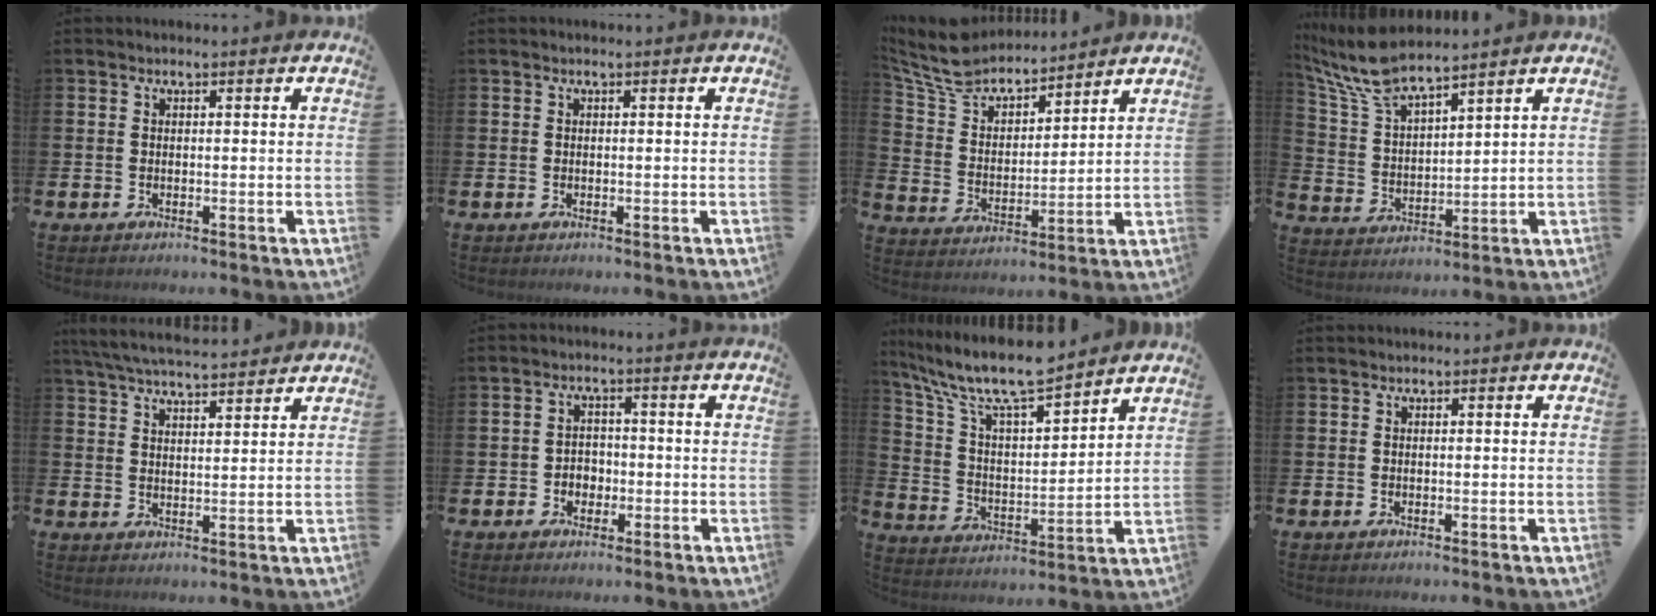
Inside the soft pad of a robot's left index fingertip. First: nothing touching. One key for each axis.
{"total": 0.0}
{"total": 8.0, "fx": 7.4, "fy": 2.6, "fz": 1.6, "tx": -0.076, "ty": -0.046, "tz": 0.134}
{"total": 8.4, "fx": 7.7, "fy": 1.3, "fz": 3.0, "tx": -0.096, "ty": -0.033, "tz": 0.141}
{"total": 5.7, "fx": 5.5, "fy": 0.5, "fz": 1.4, "tx": -0.049, "ty": -0.023, "tz": 0.101}
{"total": 2.5, "fx": -0.9, "fy": 2.2, "fz": 0.9, "tx": -0.013, "ty": 0.003, "tz": -0.025}
{"total": 10.8, "fx": 9.7, "fy": 1.9, "fz": 4.4, "tx": -0.130, "ty": -0.055, "tz": 0.171}
{"total": 0.0}